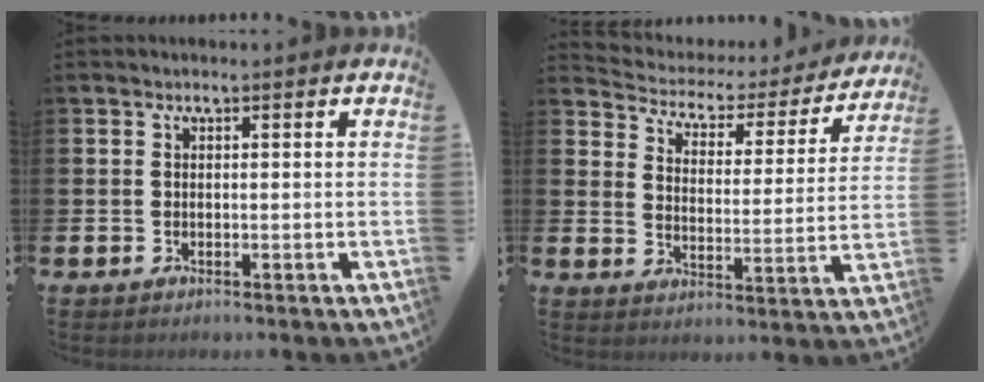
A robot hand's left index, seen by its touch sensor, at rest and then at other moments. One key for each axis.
{"total": 3.3, "fx": 2.7, "fy": 1.8, "fz": 0.7, "tx": -0.037, "ty": -0.026, "tz": 0.034}